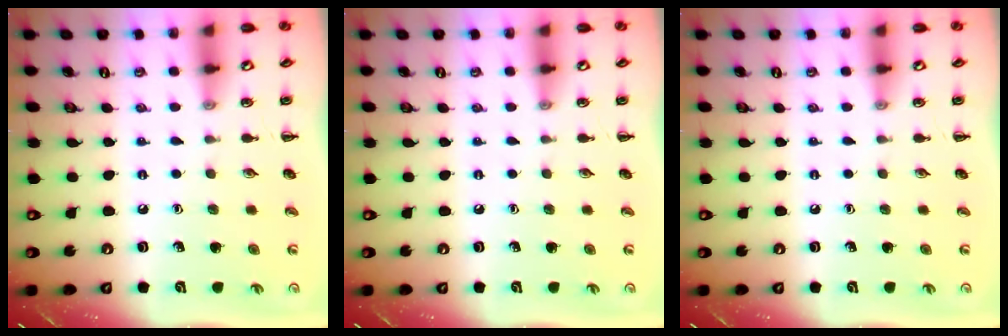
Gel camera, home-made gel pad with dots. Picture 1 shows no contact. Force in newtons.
{"total": 0.0}
{"total": 0.0}